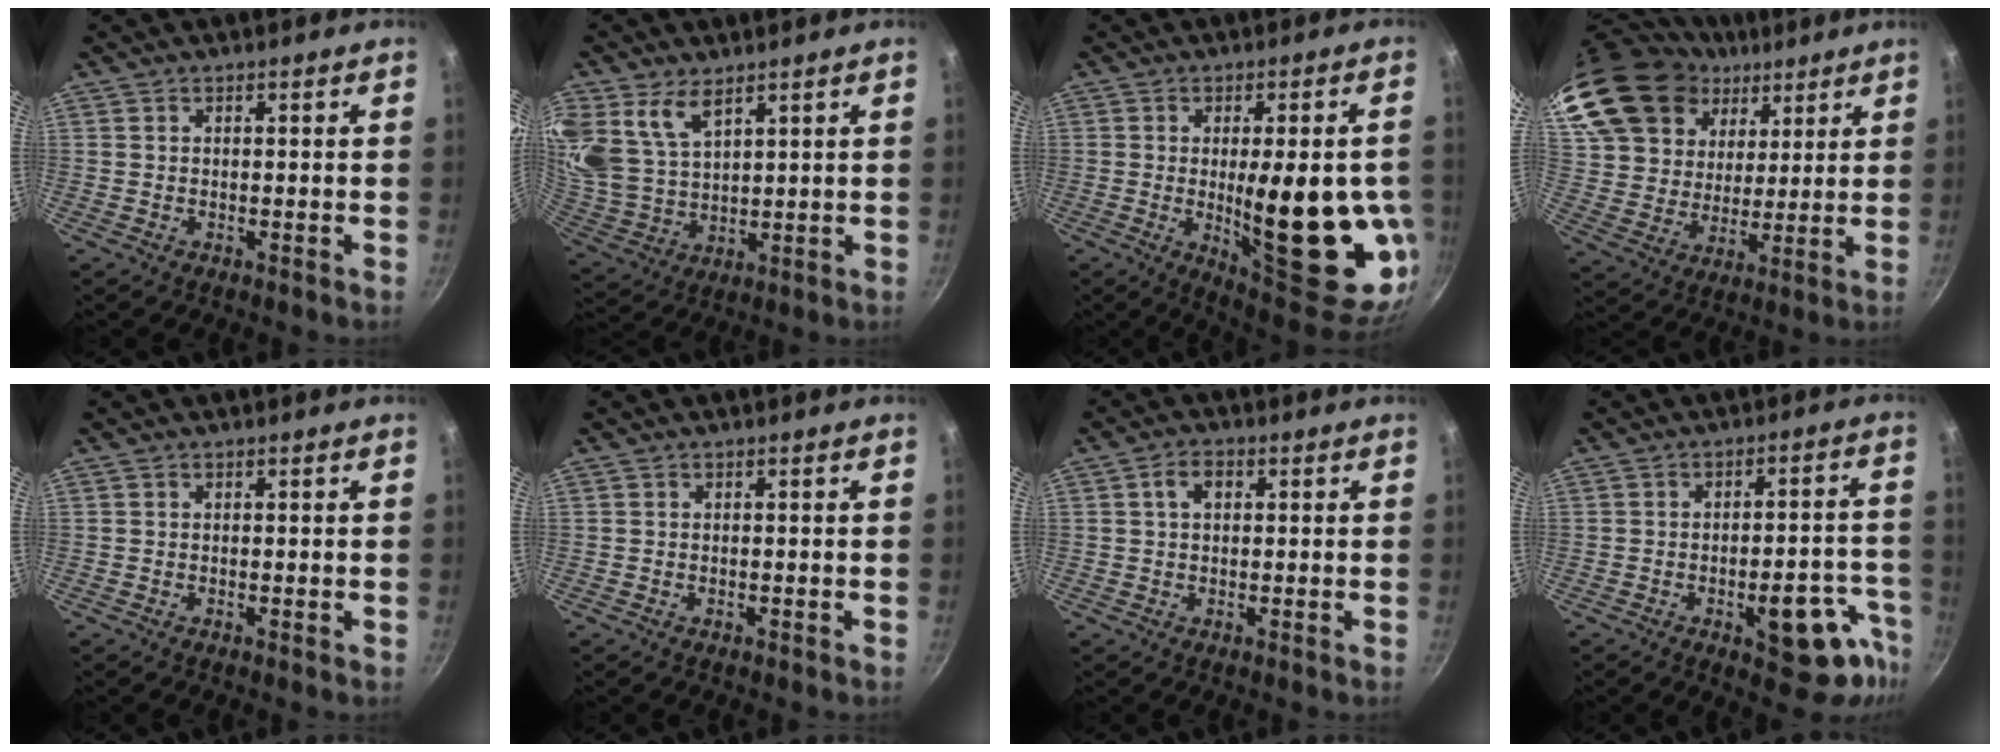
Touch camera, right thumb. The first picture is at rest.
{"total": 12.1, "force": [6.9, 7.0, 7.0], "torque": [-0.140, -0.030, 0.151]}
{"total": 24.2, "force": [-2.7, 8.1, 22.6], "torque": [-0.272, -0.019, -0.018]}
{"total": 25.3, "force": [13.9, 17.5, 11.8], "torque": [-0.242, 0.001, 0.266]}
{"total": 0.0}
{"total": 0.0}
{"total": 3.6, "force": [1.0, 2.5, 2.5], "torque": [-0.034, 0.008, 0.012]}
{"total": 14.2, "force": [-6.5, 6.2, 11.1], "torque": [-0.076, 0.040, -0.080]}